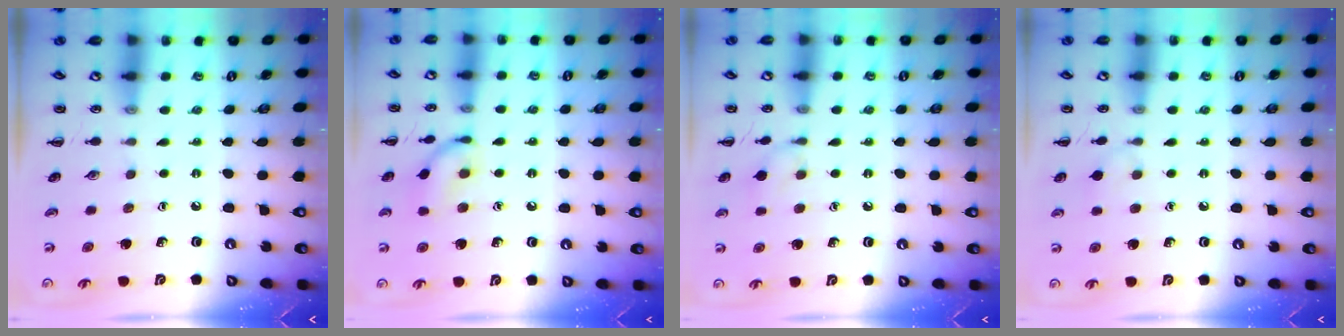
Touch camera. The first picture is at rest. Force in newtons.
{"total": 9.6, "press": 9.6, "slide": 0.4}
{"total": 6.8, "press": 6.5, "slide": 1.9}
{"total": 5.6, "press": 5.3, "slide": 1.6}